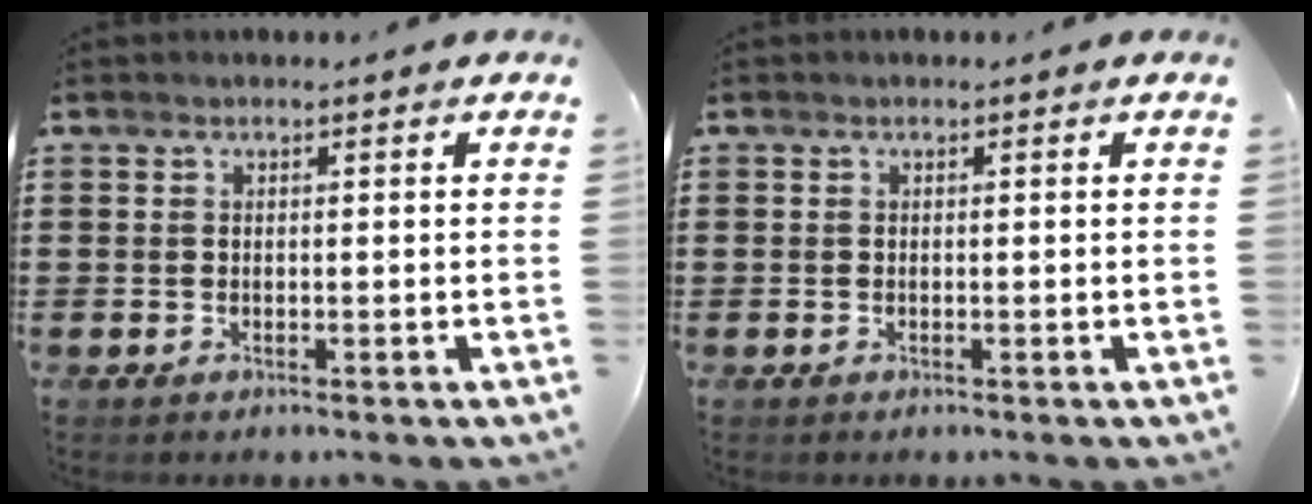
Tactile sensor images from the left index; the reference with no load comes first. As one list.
[{"total": 0.0}]